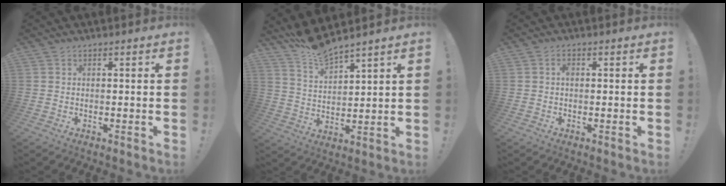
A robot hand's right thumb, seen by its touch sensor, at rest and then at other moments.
{"total": 8.3, "force": [7.9, 0.9, 2.6], "torque": [-0.069, -0.050, 0.146]}
{"total": 1.3, "force": [-0.1, 0.9, 0.9], "torque": [-0.027, 0.008, -0.001]}